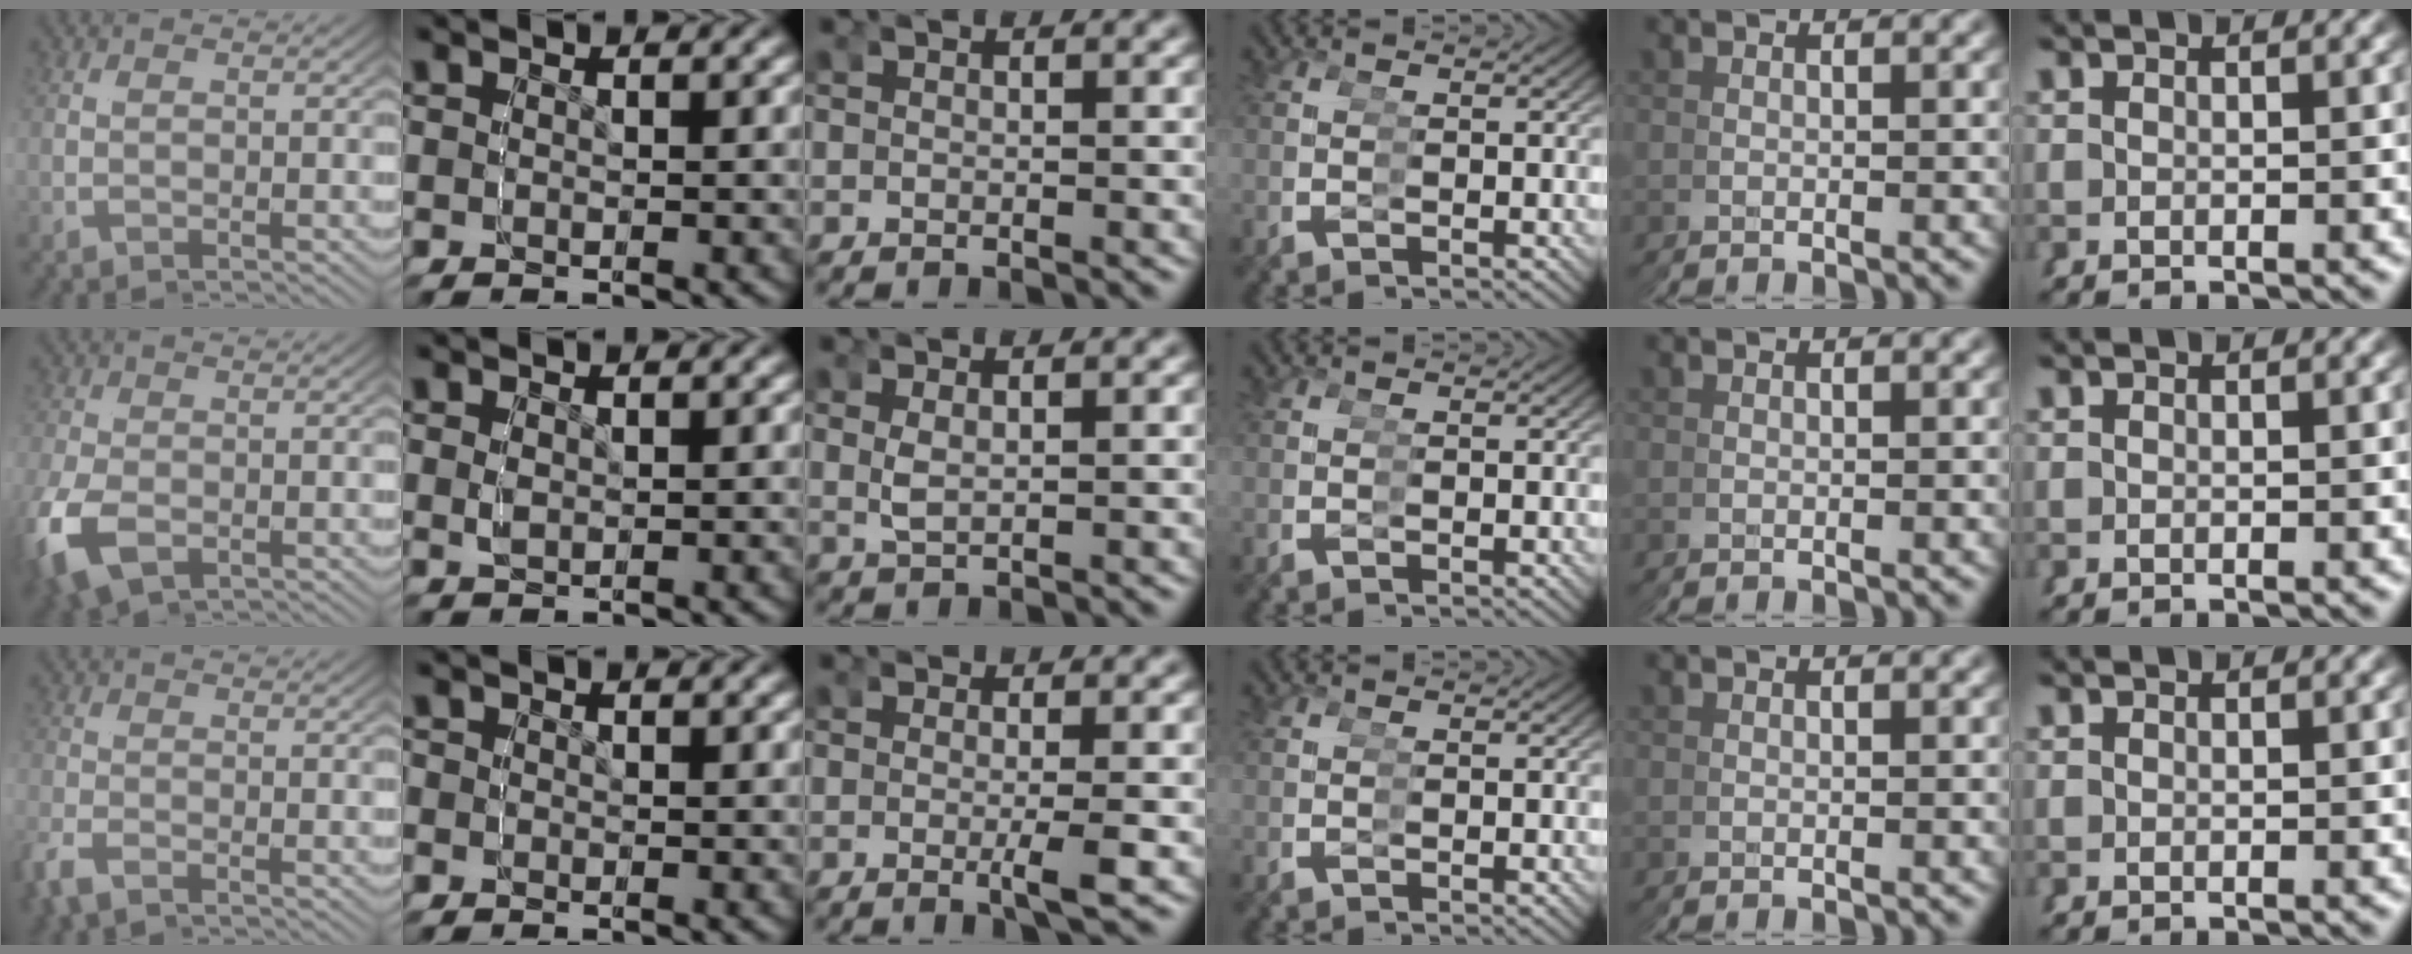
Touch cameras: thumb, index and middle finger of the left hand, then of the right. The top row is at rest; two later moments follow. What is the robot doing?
{"motion": "grasp_and_lifting", "object": "glasses"}